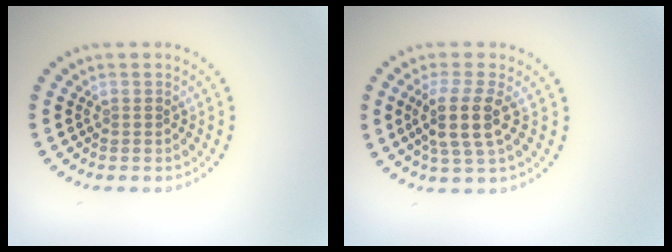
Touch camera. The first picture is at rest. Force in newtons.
{"total": 3.5, "press": 3.0, "slide": 1.8}